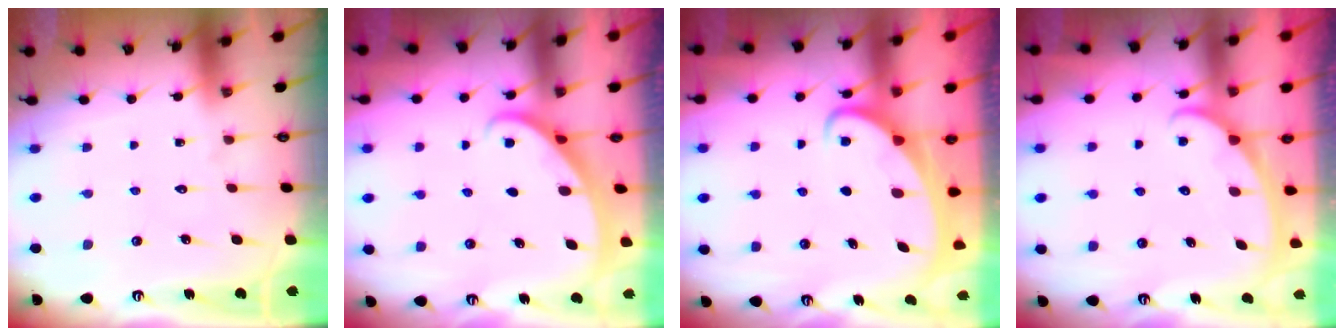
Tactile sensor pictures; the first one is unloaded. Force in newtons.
{"total": 1.7, "press": 1.7, "slide": 0.1}
{"total": 2.7, "press": 2.7, "slide": 0.3}
{"total": 2.9, "press": 2.9, "slide": 0.2}